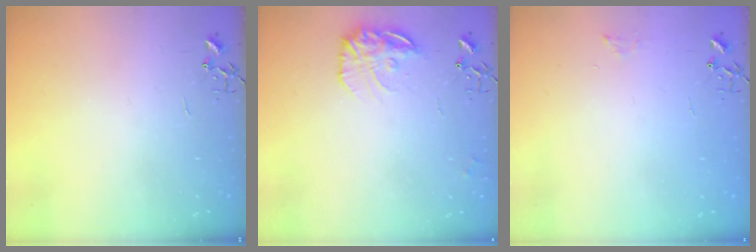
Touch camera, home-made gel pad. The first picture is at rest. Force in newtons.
{"total": 13.7, "press": 13.7, "slide": 0.9}
{"total": 6.3, "press": 6.3, "slide": 0.7}